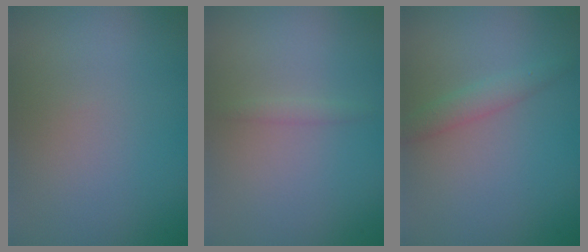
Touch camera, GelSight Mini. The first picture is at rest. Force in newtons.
{"total": 0.7, "press": 0.7, "slide": 0.1}
{"total": 1.6, "press": 1.6, "slide": 0.0}